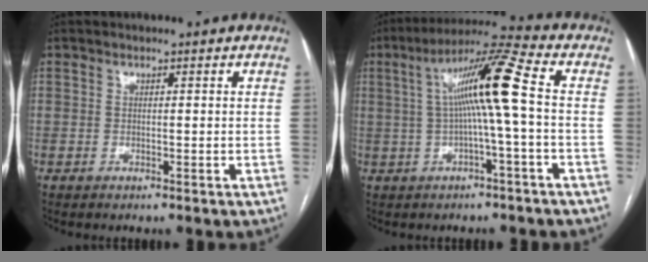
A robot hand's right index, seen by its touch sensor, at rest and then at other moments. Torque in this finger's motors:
{"motor_torque": [1.10, -0.32, 0.63, 0.21]}